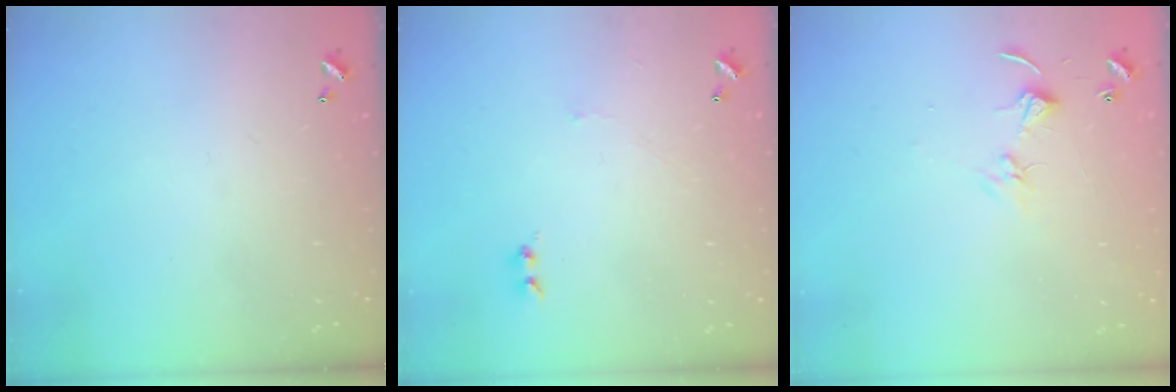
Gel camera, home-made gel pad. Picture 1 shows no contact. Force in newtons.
{"total": 1.5, "press": 1.4, "slide": 0.6}
{"total": 4.2, "press": 4.2, "slide": 0.5}